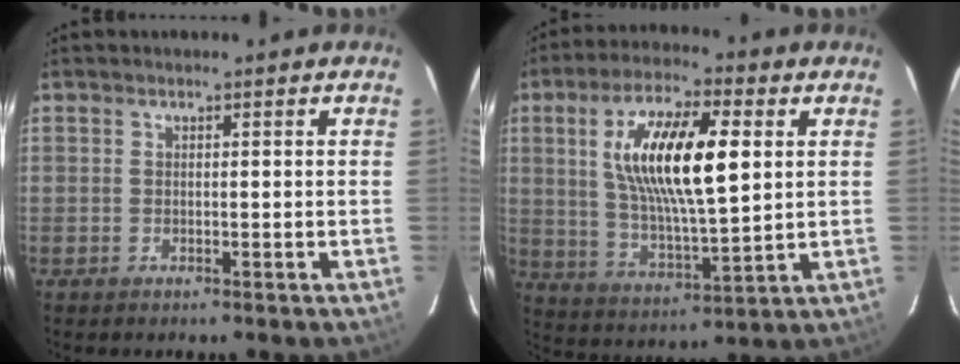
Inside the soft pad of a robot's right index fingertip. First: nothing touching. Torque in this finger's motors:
{"motor_torque": [1.56, 0.58, 1.05, 0.21]}